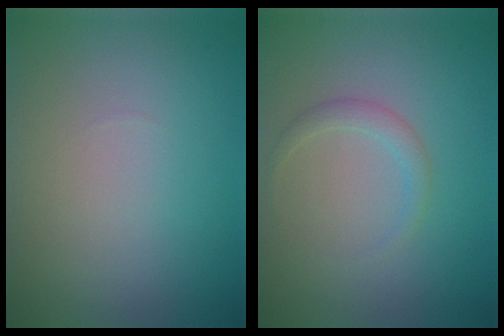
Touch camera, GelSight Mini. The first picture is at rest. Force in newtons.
{"total": 1.2, "press": 1.2, "slide": 0.1}